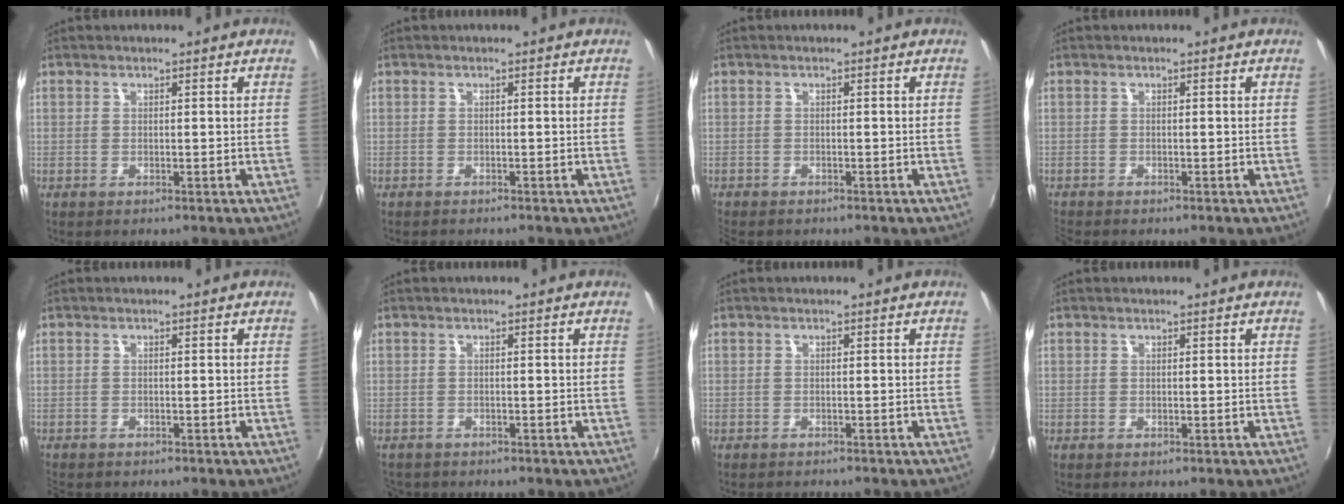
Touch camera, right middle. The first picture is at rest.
{"total": 1.2, "force": [-1.1, 0.1, 0.3], "torque": [-0.007, -0.006, -0.017]}
{"total": 2.3, "force": [-2.1, 0.8, 0.7], "torque": [-0.022, -0.014, -0.035]}
{"total": 1.6, "force": [-1.5, 0.4, 0.4], "torque": [-0.012, -0.012, -0.029]}
{"total": 2.0, "force": [-1.8, 0.6, 0.5], "torque": [-0.015, -0.013, -0.029]}
{"total": 3.3, "force": [-2.8, 1.6, 0.9], "torque": [-0.029, -0.015, -0.047]}
{"total": 1.7, "force": [-1.6, 0.1, 0.4], "torque": [-0.014, -0.010, -0.025]}
{"total": 0.0}